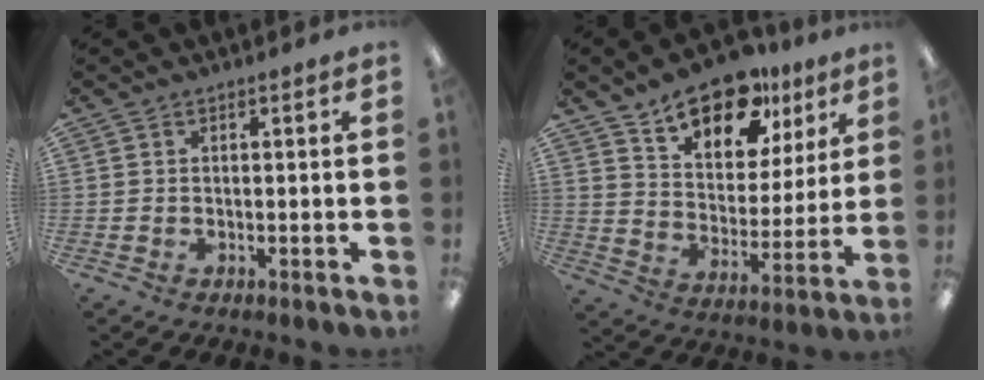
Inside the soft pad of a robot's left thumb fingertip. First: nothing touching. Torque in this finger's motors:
{"motor_torque": [0.41, 0.48, 0.38, -0.85, 0.10]}